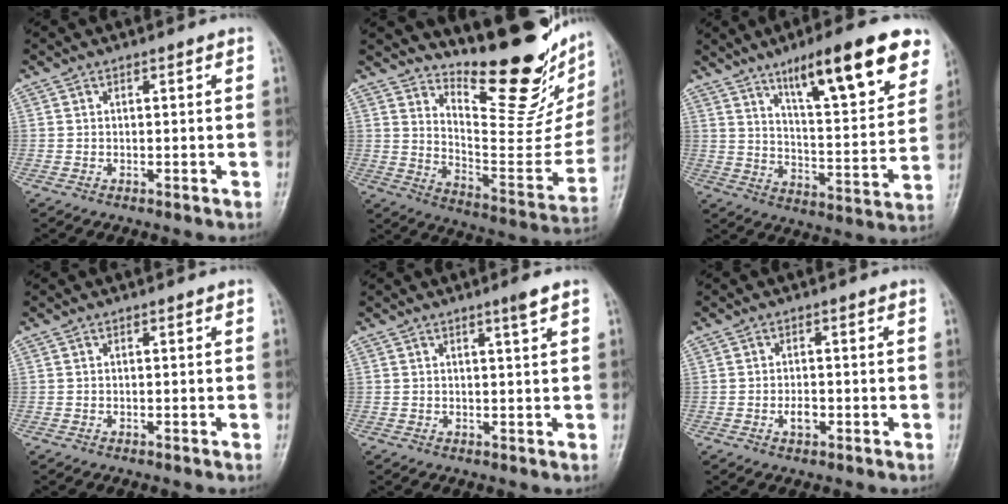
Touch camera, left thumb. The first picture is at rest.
{"total": 26.1, "force": [18.4, 7.8, 16.8], "torque": [-0.203, -0.141, 0.273]}
{"total": 20.0, "force": [12.0, 4.9, 15.1], "torque": [-0.186, -0.045, 0.189]}
{"total": 0.0}
{"total": 2.2, "force": [1.4, -0.3, 1.7], "torque": [-0.030, -0.011, 0.024]}
{"total": 2.2, "force": [-0.7, 1.3, 1.7], "torque": [-0.027, 0.003, -0.013]}